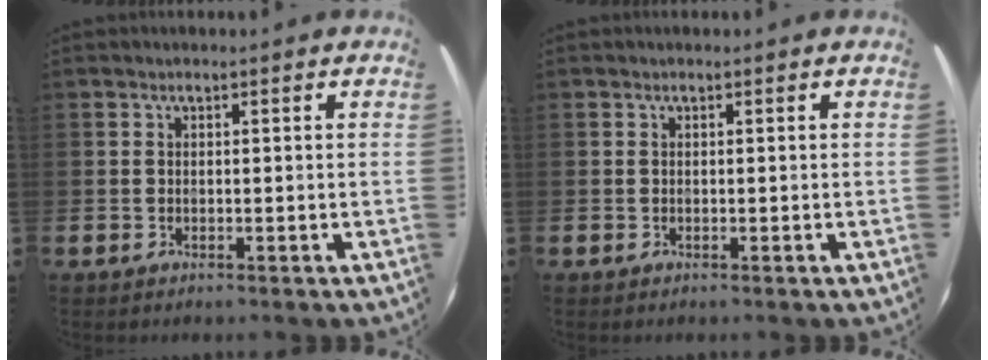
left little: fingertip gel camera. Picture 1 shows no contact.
{"total": 0.0}